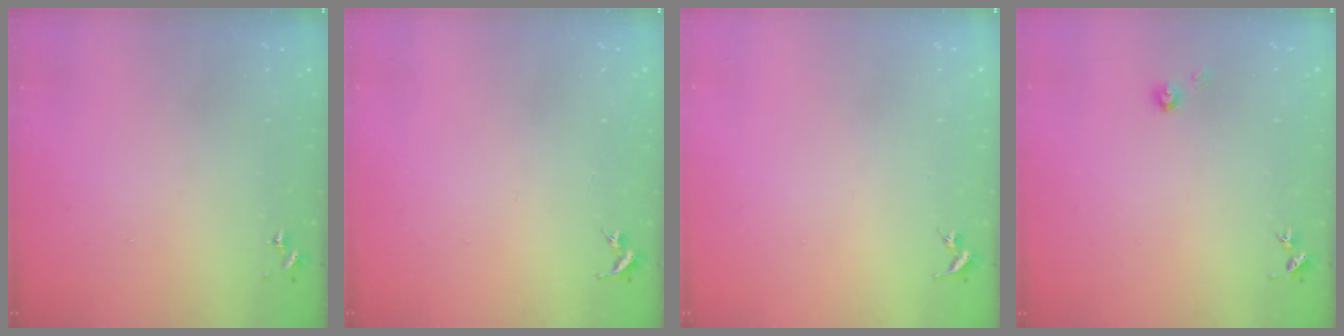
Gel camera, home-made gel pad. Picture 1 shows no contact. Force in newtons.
{"total": 0.0}
{"total": 0.0}
{"total": 3.9, "press": 3.9, "slide": 0.5}